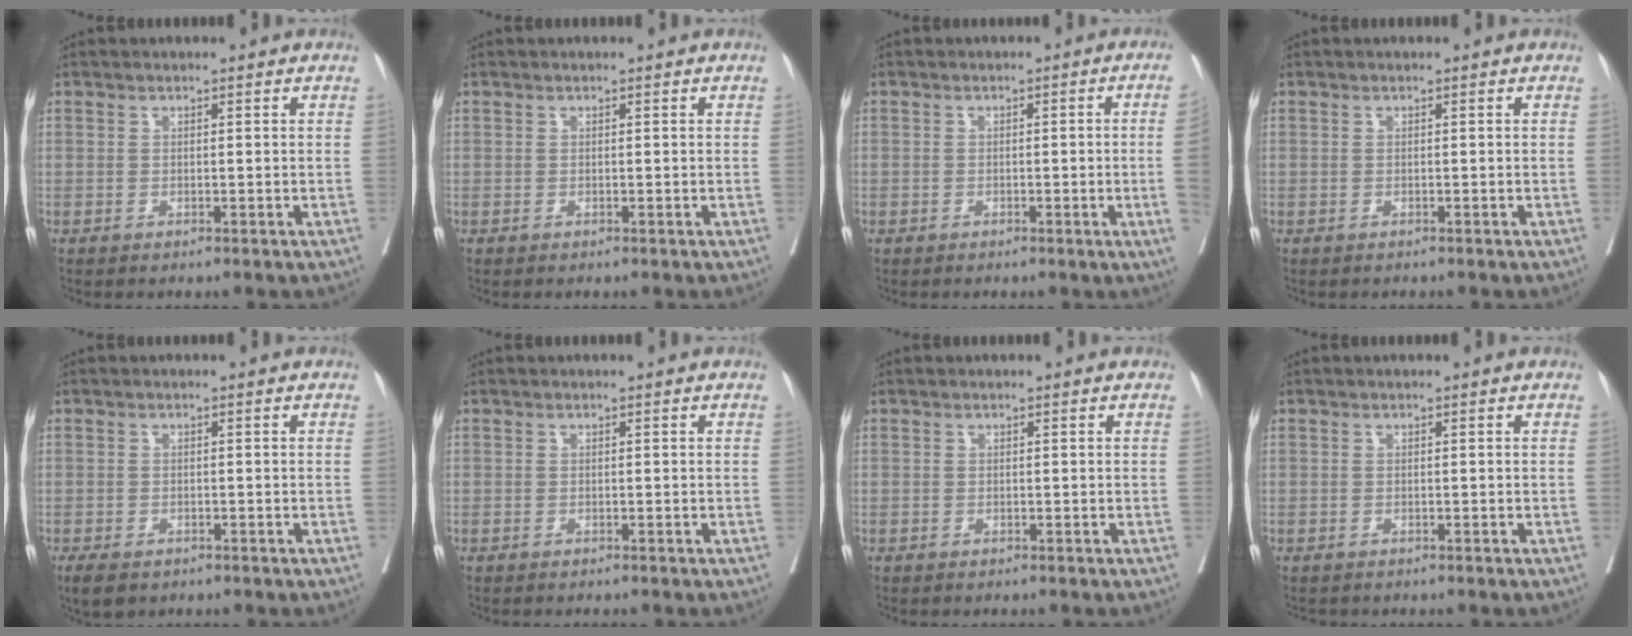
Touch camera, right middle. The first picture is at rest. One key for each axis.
{"total": 0.0}
{"total": 4.2, "fx": -0.7, "fy": -0.9, "fz": 4.0, "tx": -0.048, "ty": 0.002, "tz": -0.007}
{"total": 0.0}
{"total": 3.8, "fx": -2.6, "fy": 1.9, "fz": 1.9, "tx": -0.031, "ty": -0.007, "tz": -0.039}
{"total": 0.7, "fx": -0.7, "fy": 0.1, "fz": 0.2, "tx": -0.009, "ty": -0.003, "tz": -0.011}
{"total": 0.0}
{"total": 1.1, "fx": -1.0, "fy": 0.4, "fz": 0.2, "tx": -0.013, "ty": -0.003, "tz": -0.016}